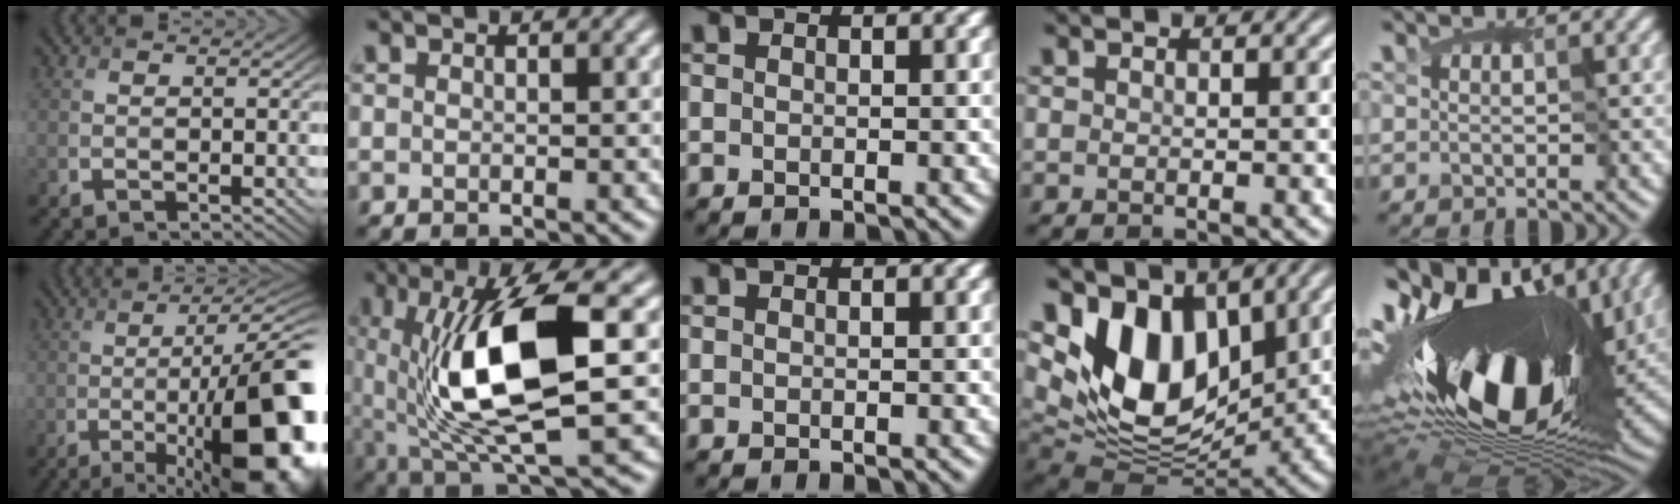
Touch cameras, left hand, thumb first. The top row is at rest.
{"thumb": {"total": 19.3, "force": [-6.1, 6.4, 17.2], "torque": [-0.215, -0.015, -0.088]}, "index": {"total": 11.0, "force": [1.2, 3.4, 10.4], "torque": [-0.180, 0.002, 0.027]}, "ring": {"total": 9.7, "force": [3.9, 5.9, 6.6], "torque": [-0.129, -0.012, 0.068]}, "little": {"total": 18.5, "force": [1.5, 10.1, 15.4], "torque": [-0.302, -0.011, 0.025]}}